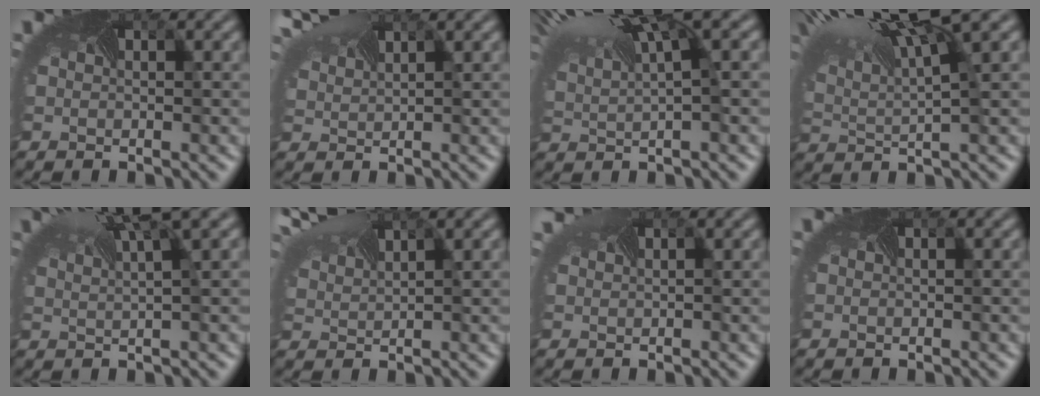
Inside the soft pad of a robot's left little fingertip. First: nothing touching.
{"total": 4.2, "force": [3.1, 1.4, 2.4], "torque": [-0.068, 0.018, 0.058]}
{"total": 9.9, "force": [6.0, 2.9, 7.4], "torque": [-0.173, 0.027, 0.114]}
{"total": 11.6, "force": [6.3, 3.9, 9.0], "torque": [-0.178, 0.034, 0.109]}
{"total": 5.7, "force": [4.0, 0.9, 4.0], "torque": [-0.074, 0.024, 0.070]}
{"total": 5.2, "force": [3.8, 1.6, 3.1], "torque": [-0.088, 0.023, 0.072]}
{"total": 1.5, "force": [1.2, 0.5, 0.6], "torque": [-0.016, 0.012, 0.009]}
{"total": 0.0}